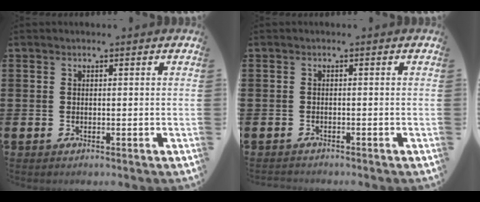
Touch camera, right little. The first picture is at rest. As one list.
[{"total": 0.6, "force": [-0.6, 0.0, 0.0], "torque": [-0.001, -0.001, -0.012]}]